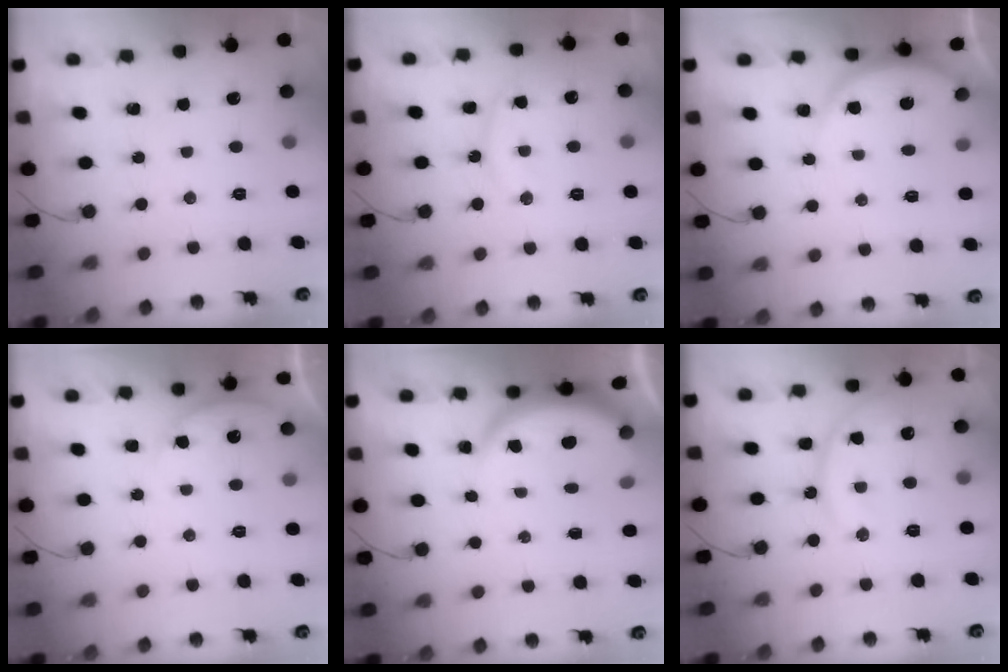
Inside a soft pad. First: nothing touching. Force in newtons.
{"total": 11.9, "press": 11.9, "slide": 0.8}
{"total": 5.5, "press": 5.5, "slide": 0.4}
{"total": 4.2, "press": 4.1, "slide": 0.7}
{"total": 3.9, "press": 3.9, "slide": 0.2}
{"total": 13.8, "press": 13.8, "slide": 1.3}